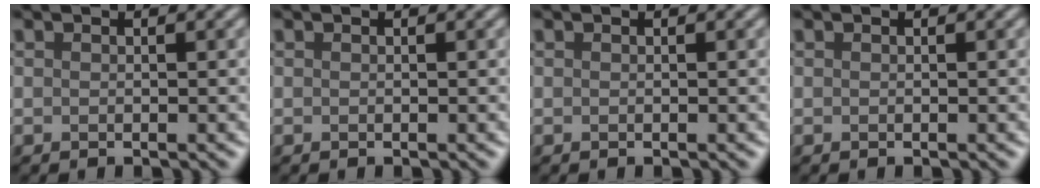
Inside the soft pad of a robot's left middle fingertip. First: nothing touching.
{"total": 0.0}
{"total": 0.0}
{"total": 0.0}